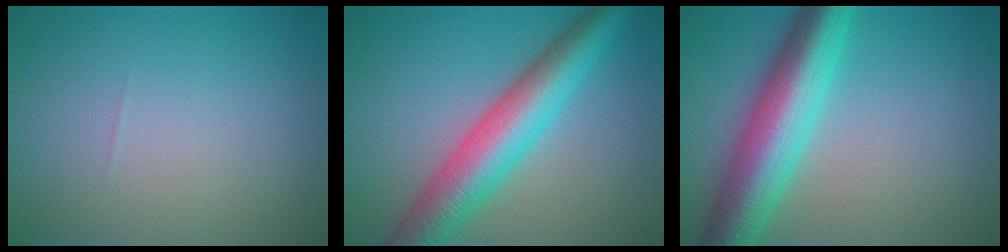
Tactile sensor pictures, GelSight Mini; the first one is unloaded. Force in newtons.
{"total": 8.0, "press": 8.0, "slide": 0.2}
{"total": 9.0, "press": 9.0, "slide": 0.3}